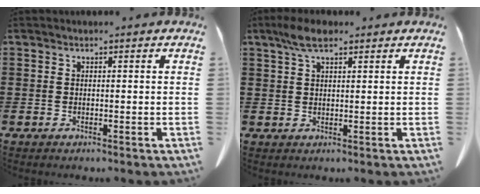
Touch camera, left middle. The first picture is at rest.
{"total": 4.3, "force": [2.5, 1.3, 3.2], "torque": [-0.069, 0.004, 0.045]}